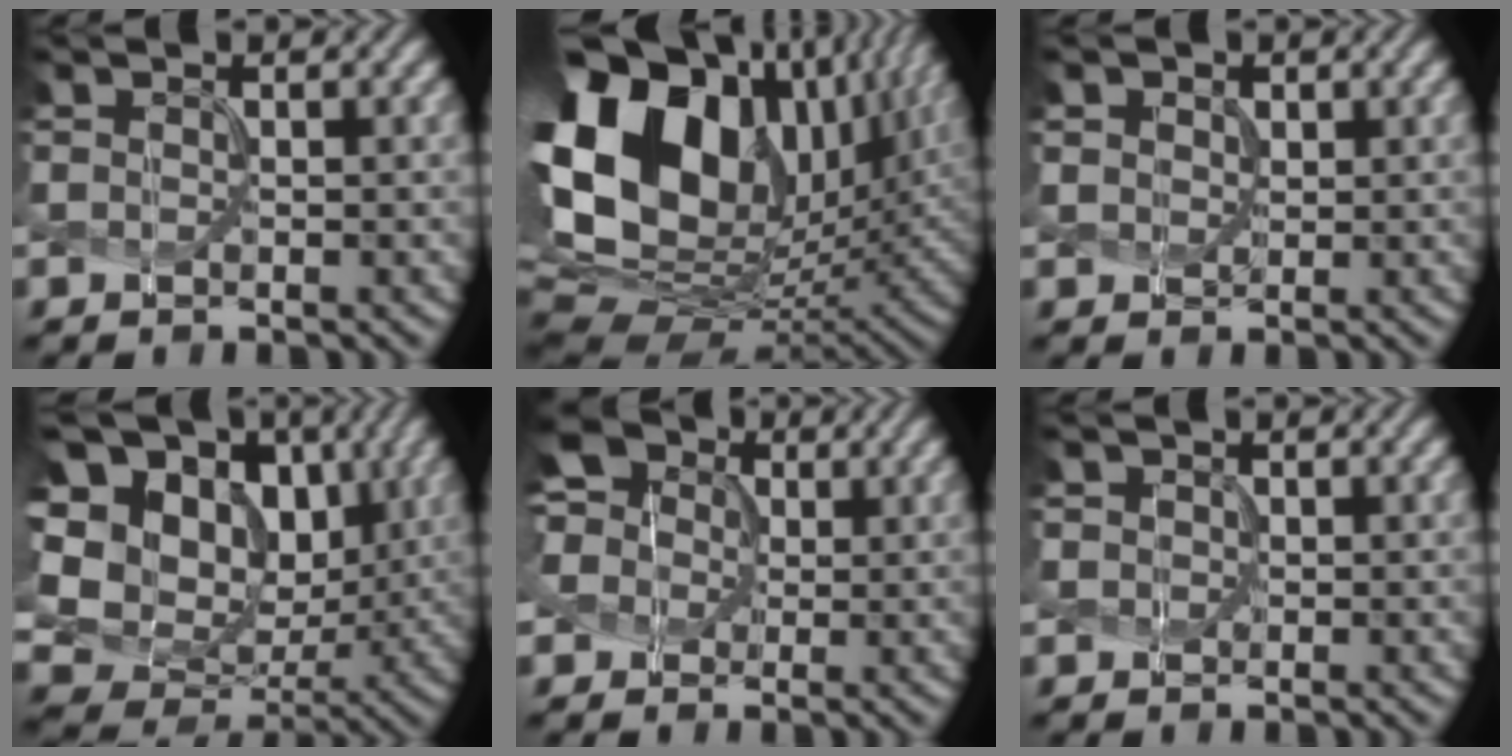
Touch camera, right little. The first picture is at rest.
{"total": 21.0, "force": [5.6, 14.4, 14.2], "torque": [-0.313, 0.023, 0.111]}
{"total": 2.0, "force": [1.2, 1.5, 0.5], "torque": [-0.017, 0.004, 0.023]}
{"total": 18.3, "force": [4.6, 14.4, 10.3], "torque": [-0.229, 0.026, 0.097]}
{"total": 6.4, "force": [0.9, 5.7, 2.8], "torque": [-0.068, 0.037, -0.009]}
{"total": 0.8, "force": [0.1, 0.8, -0.1], "torque": [0.006, -0.003, 0.001]}